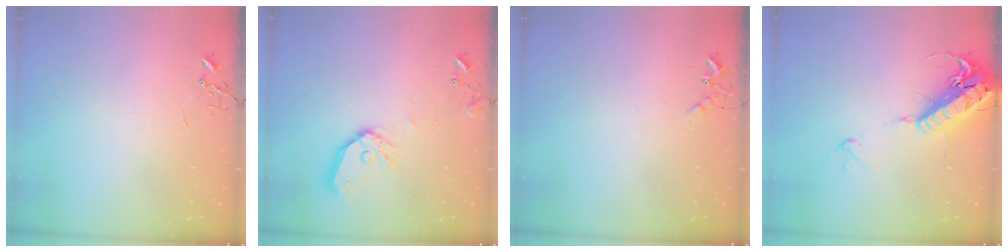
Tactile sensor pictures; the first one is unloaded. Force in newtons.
{"total": 12.8, "press": 12.7, "slide": 1.8}
{"total": 5.2, "press": 5.1, "slide": 0.9}
{"total": 19.9, "press": 19.5, "slide": 3.8}